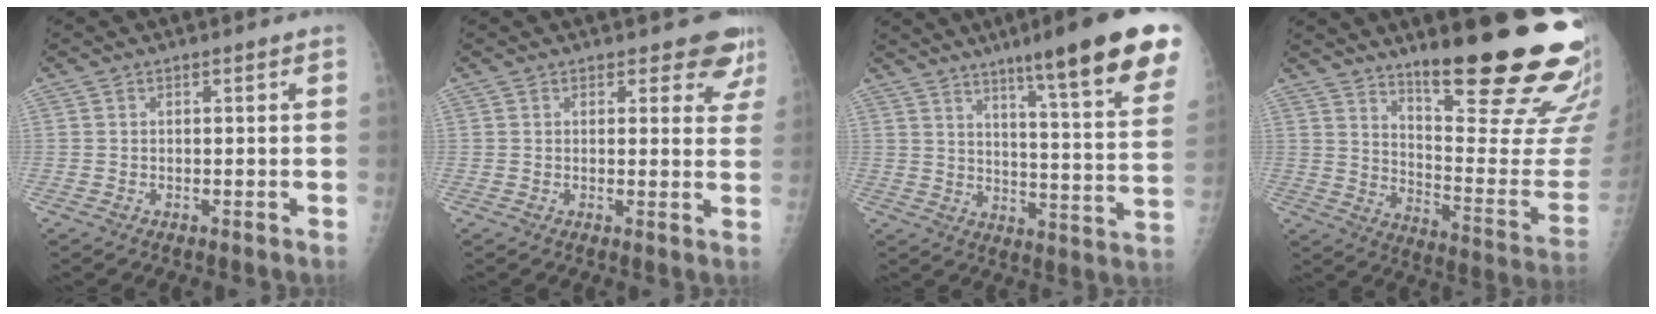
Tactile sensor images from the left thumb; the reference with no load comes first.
{"total": 5.9, "force": [5.0, 2.7, 1.5], "torque": [0.025, -0.027, 0.037]}
{"total": 22.2, "force": [14.2, 2.2, 17.0], "torque": [-0.214, -0.059, 0.195]}
{"total": 26.1, "force": [17.6, 5.1, 18.6], "torque": [-0.231, -0.111, 0.254]}